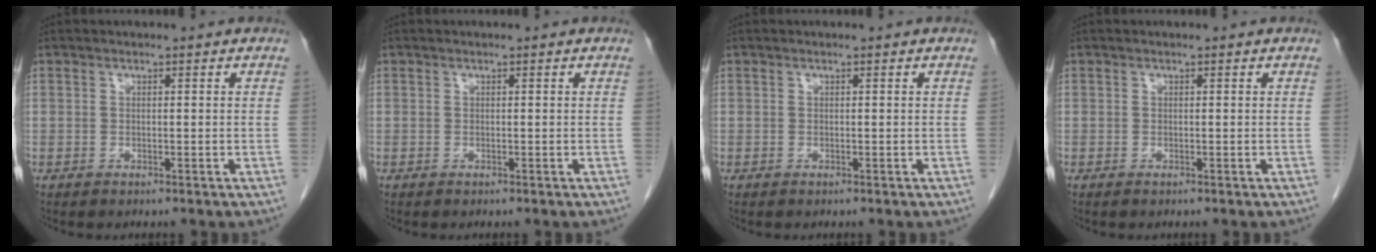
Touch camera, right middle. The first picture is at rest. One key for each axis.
{"total": 0.0}
{"total": 0.0}
{"total": 0.0}